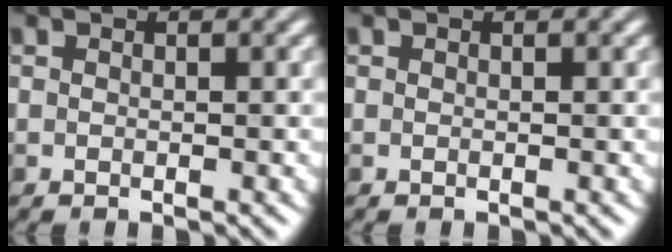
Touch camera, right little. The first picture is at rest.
{"total": 0.0}